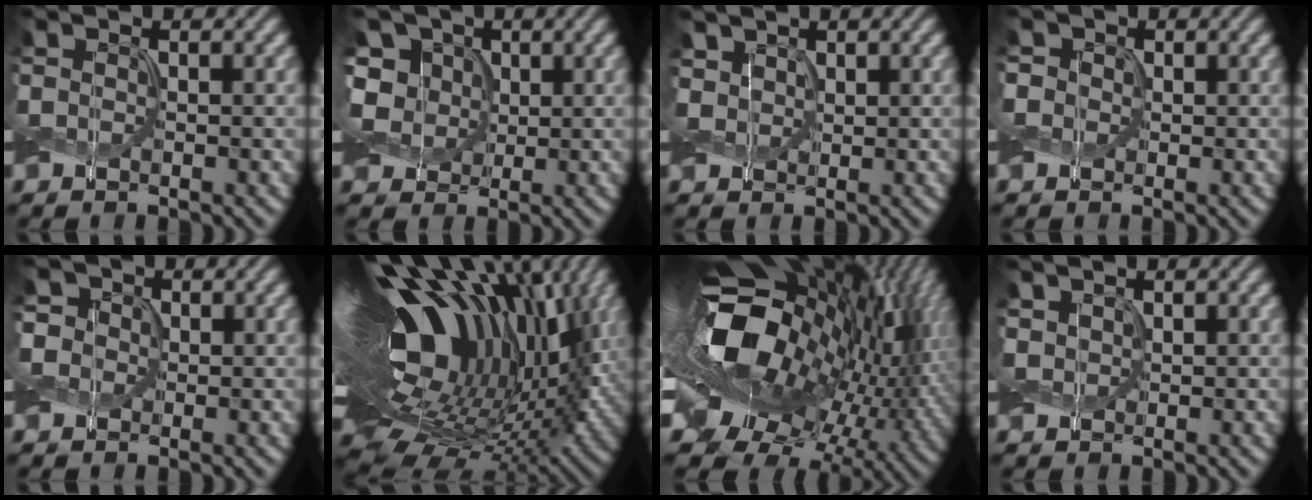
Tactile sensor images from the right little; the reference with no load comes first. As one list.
[{"total": 6.4, "force": [1.1, 5.5, 3.1], "torque": [-0.083, 0.025, 0.010]}, {"total": 2.2, "force": [1.3, 1.5, 0.9], "torque": [-0.029, 0.004, 0.023]}, {"total": 1.1, "force": [0.2, 1.1, 0.2], "torque": [-0.005, -0.002, 0.004]}, {"total": 3.7, "force": [1.6, 3.0, 1.4], "torque": [-0.037, 0.007, 0.016]}, {"total": 20.3, "force": [4.5, 10.0, 17.1], "torque": [-0.269, 0.027, 0.066]}, {"total": 20.0, "force": [-0.5, 12.7, 15.4], "torque": [-0.284, -0.031, -0.001]}, {"total": 1.5, "force": [1.0, 0.9, 0.6], "torque": [-0.017, 0.005, 0.019]}]